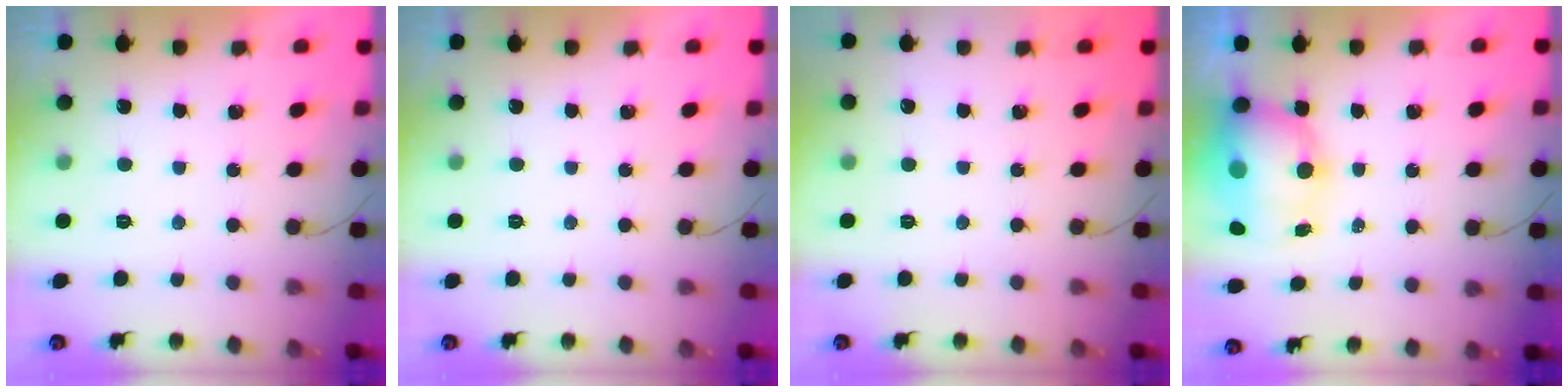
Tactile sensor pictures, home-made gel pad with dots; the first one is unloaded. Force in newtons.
{"total": 0.0}
{"total": 0.0}
{"total": 10.9, "press": 10.5, "slide": 2.6}